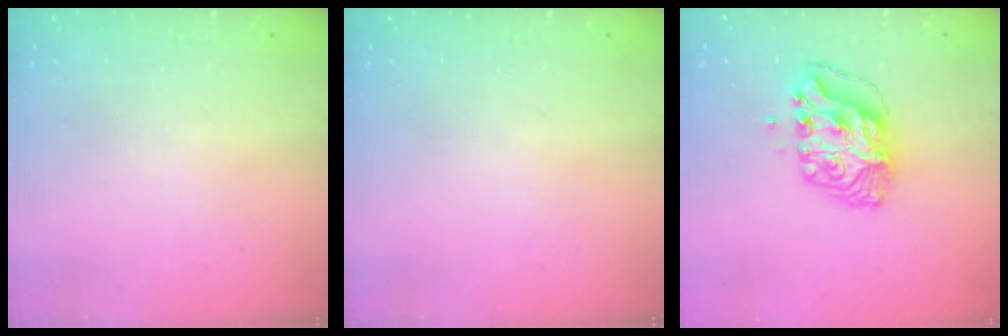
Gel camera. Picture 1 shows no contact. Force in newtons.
{"total": 0.0}
{"total": 11.3, "press": 11.3, "slide": 1.1}